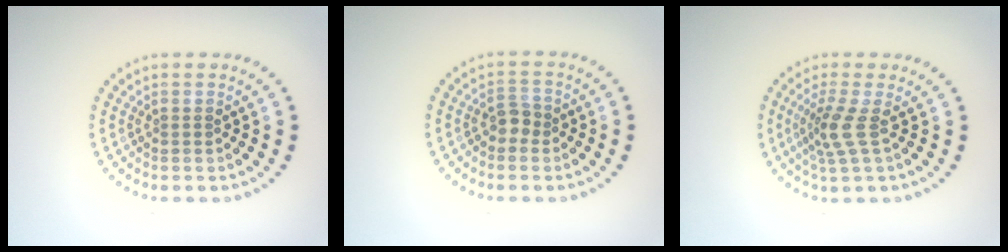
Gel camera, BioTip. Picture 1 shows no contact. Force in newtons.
{"total": 1.5, "press": 1.4, "slide": 0.5}
{"total": 2.6, "press": 1.9, "slide": 1.8}